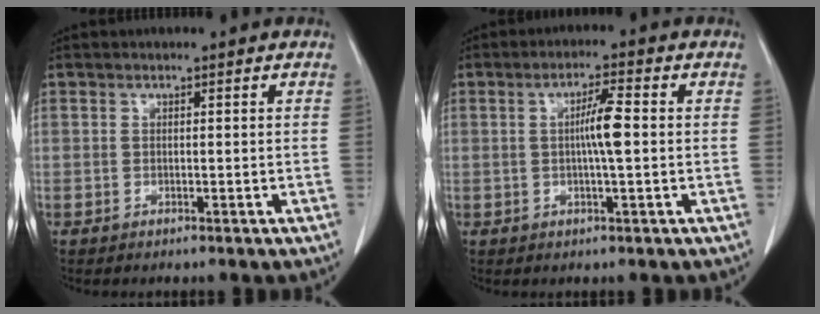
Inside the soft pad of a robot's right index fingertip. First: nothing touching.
{"total": 4.6, "force": [0.2, 0.0, 4.6], "torque": [-0.078, 0.004, 0.006]}